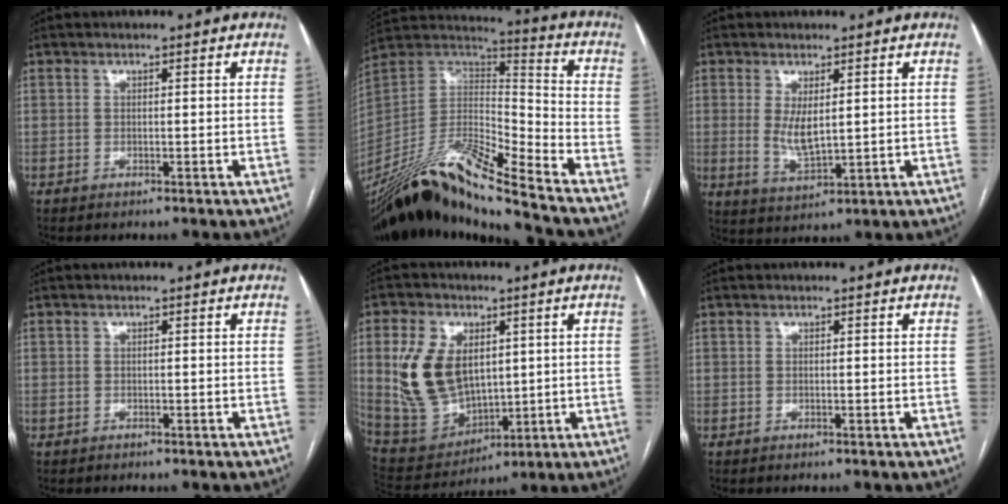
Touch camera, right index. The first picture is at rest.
{"total": 22.3, "force": [-18.2, 0.5, 12.9], "torque": [-0.278, -0.002, -0.341]}
{"total": 4.7, "force": [0.9, 1.6, 4.4], "torque": [-0.089, -0.014, 0.027]}
{"total": 0.5, "force": [-0.4, 0.3, 0.0], "torque": [-0.009, 0.002, -0.006]}
{"total": 14.2, "force": [2.8, 9.4, 10.4], "torque": [-0.227, 0.014, 0.073]}
{"total": 0.0}